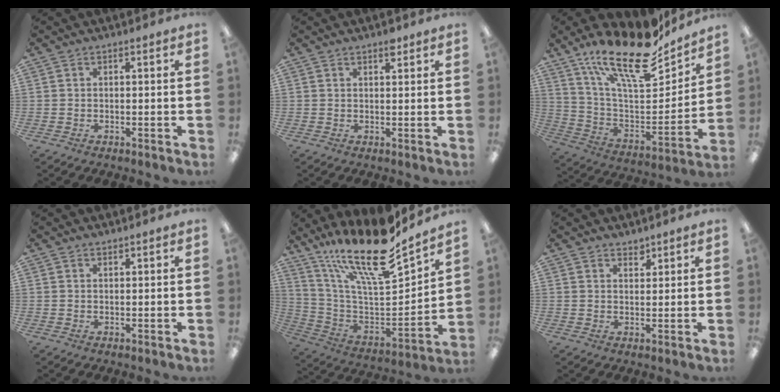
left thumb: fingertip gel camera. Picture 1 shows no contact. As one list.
[{"total": 2.0, "force": [1.6, 0.6, 1.1], "torque": [-0.008, -0.008, 0.025]}, {"total": 23.3, "force": [17.0, 7.8, 13.9], "torque": [-0.231, -0.113, 0.291]}, {"total": 0.7, "force": [0.7, 0.1, 0.2], "torque": [-0.005, -0.001, 0.012]}, {"total": 21.4, "force": [16.1, 5.1, 13.2], "torque": [-0.238, -0.122, 0.269]}, {"total": 2.2, "force": [2.0, 0.6, 0.2], "torque": [0.004, -0.013, 0.037]}]